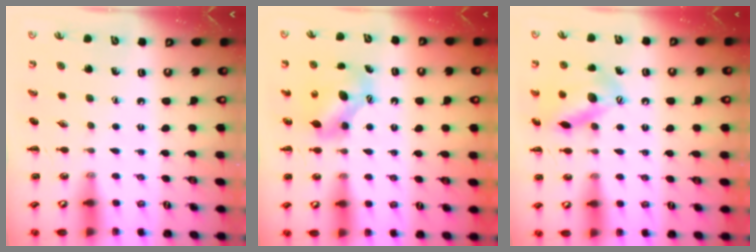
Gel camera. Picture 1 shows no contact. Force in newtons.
{"total": 7.7, "press": 7.7, "slide": 0.6}
{"total": 14.0, "press": 13.7, "slide": 3.0}